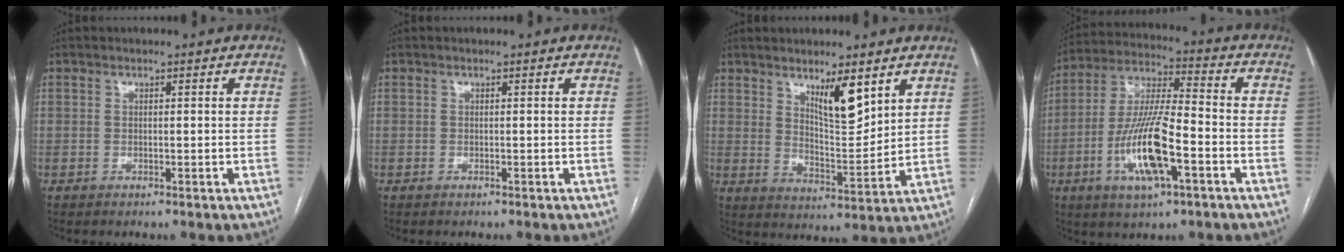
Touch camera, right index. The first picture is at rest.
{"total": 0.0}
{"total": 7.6, "force": [4.8, 1.7, 5.7], "torque": [-0.100, -0.014, 0.086]}
{"total": 14.3, "force": [-5.0, 3.0, 13.0], "torque": [-0.264, -0.004, -0.088]}